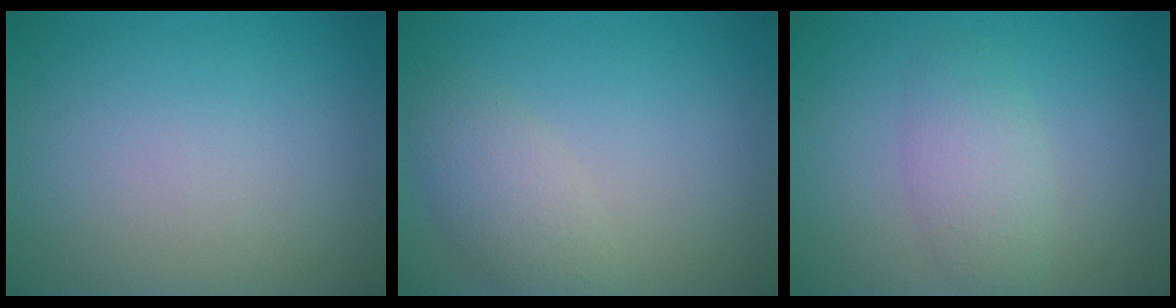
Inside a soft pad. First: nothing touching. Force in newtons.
{"total": 3.0, "press": 3.0, "slide": 0.1}
{"total": 2.7, "press": 2.7, "slide": 0.1}